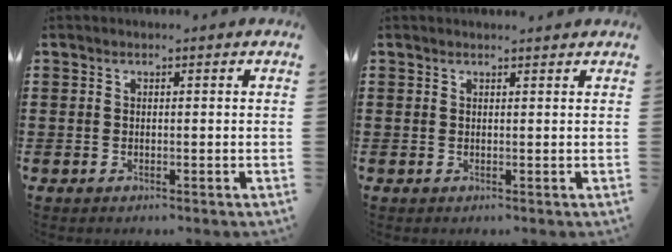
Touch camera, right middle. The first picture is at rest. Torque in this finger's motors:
{"motor_torque": [-0.89, -0.14, -0.25, -0.02]}